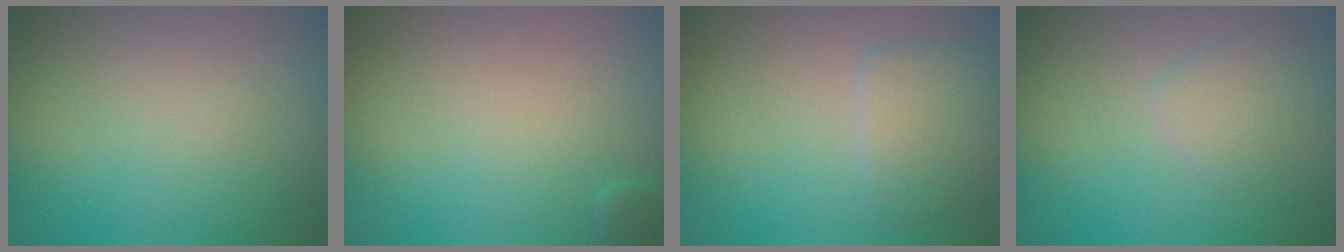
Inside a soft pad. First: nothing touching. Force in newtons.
{"total": 0.8, "press": 0.8, "slide": 0.1}
{"total": 2.8, "press": 2.8, "slide": 0.3}
{"total": 1.9, "press": 1.9, "slide": 0.1}